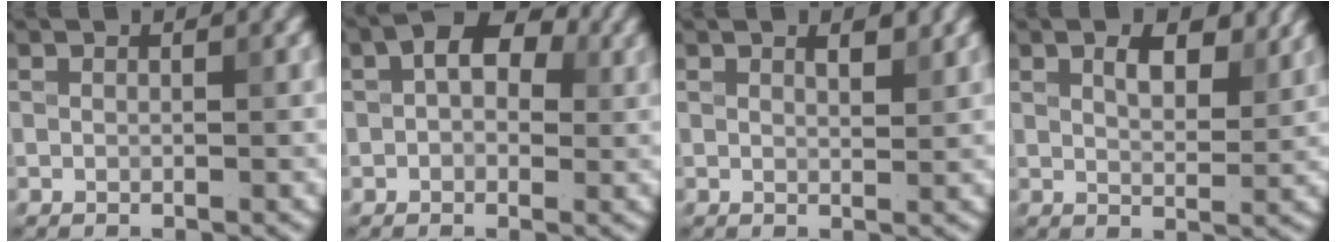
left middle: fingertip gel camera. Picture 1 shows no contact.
{"total": 4.8, "force": [1.4, 3.0, 3.5], "torque": [-0.042, 0.012, 0.007]}
{"total": 1.4, "force": [1.0, 0.4, 0.9], "torque": [-0.013, 0.000, 0.018]}
{"total": 3.7, "force": [2.0, 1.6, 2.6], "torque": [-0.047, 0.001, 0.032]}